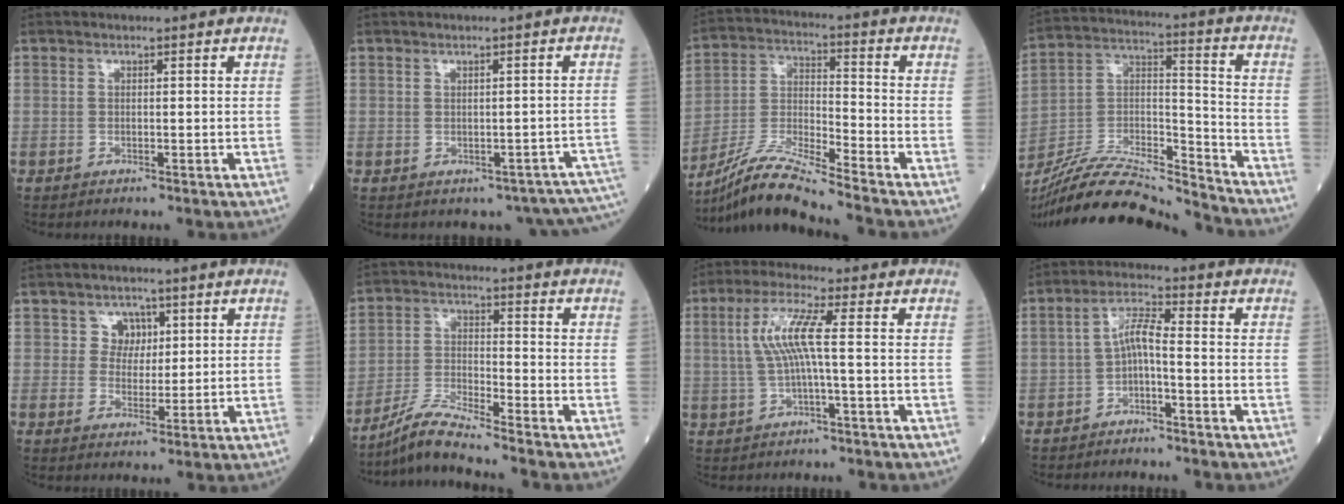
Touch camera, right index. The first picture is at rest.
{"total": 8.3, "force": [-6.0, 4.3, 3.7], "torque": [-0.020, 0.024, -0.060]}
{"total": 11.3, "force": [-10.2, -1.5, 4.8], "torque": [-0.099, -0.010, -0.195]}
{"total": 19.3, "force": [-18.5, 0.9, 5.4], "torque": [-0.106, 0.025, -0.324]}
{"total": 3.5, "force": [1.5, 3.1, 0.8], "torque": [-0.006, 0.003, 0.023]}
{"total": 6.8, "force": [-6.2, -1.2, 2.4], "torque": [-0.056, -0.021, -0.122]}
{"total": 6.6, "force": [0.6, 0.4, 6.6], "torque": [-0.140, 0.018, 0.011]}
{"total": 4.4, "force": [-1.3, 0.8, 4.1], "torque": [-0.078, 0.016, -0.025]}